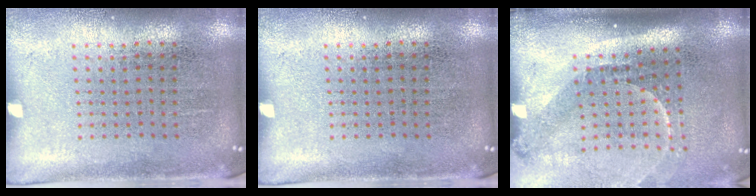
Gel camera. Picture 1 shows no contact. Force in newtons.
{"total": 0.0}
{"total": 2.2, "press": 1.5, "slide": 1.6}